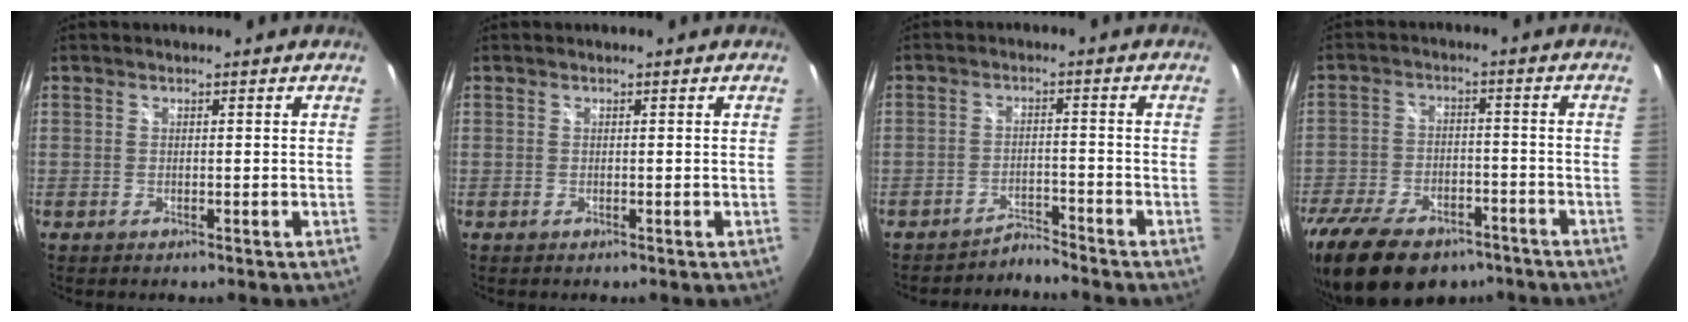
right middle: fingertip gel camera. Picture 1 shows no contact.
{"total": 0.0}
{"total": 3.4, "force": [-3.3, -0.4, -0.5], "torque": [0.001, 0.001, -0.059]}
{"total": 20.2, "force": [-14.3, 10.0, 10.3], "torque": [-0.237, -0.031, -0.228]}